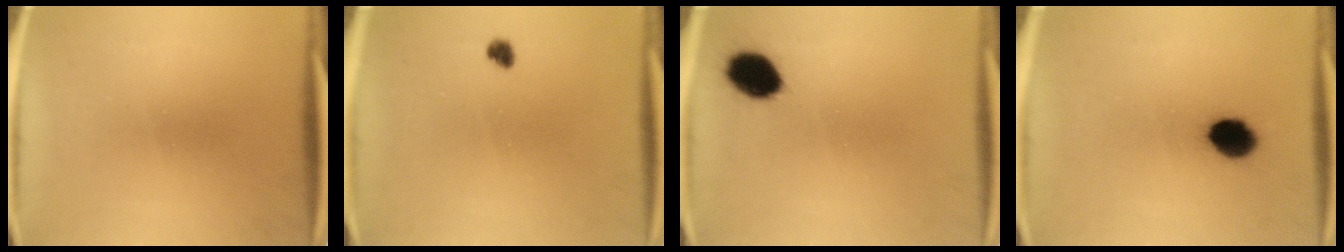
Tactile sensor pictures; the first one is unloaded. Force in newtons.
{"total": 1.7}
{"total": 7.9}
{"total": 7.3}